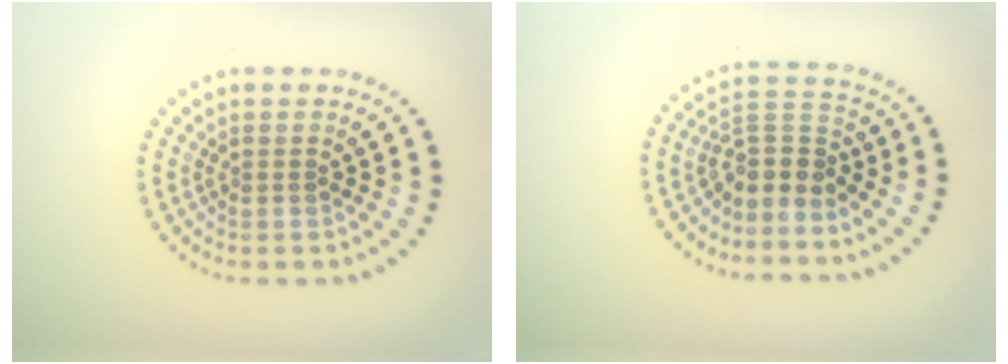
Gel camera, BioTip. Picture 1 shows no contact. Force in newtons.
{"total": 3.3, "press": 2.4, "slide": 2.2}